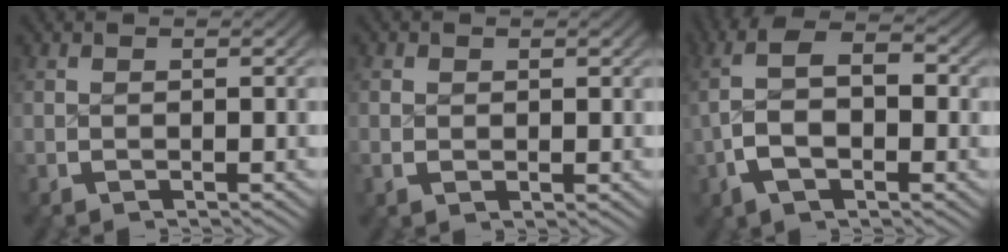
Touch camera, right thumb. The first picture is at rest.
{"total": 1.0, "force": [0.2, 0.8, 0.5], "torque": [-0.013, -0.008, 0.009]}
{"total": 8.0, "force": [0.5, 4.5, 6.6], "torque": [-0.134, -0.002, 0.005]}